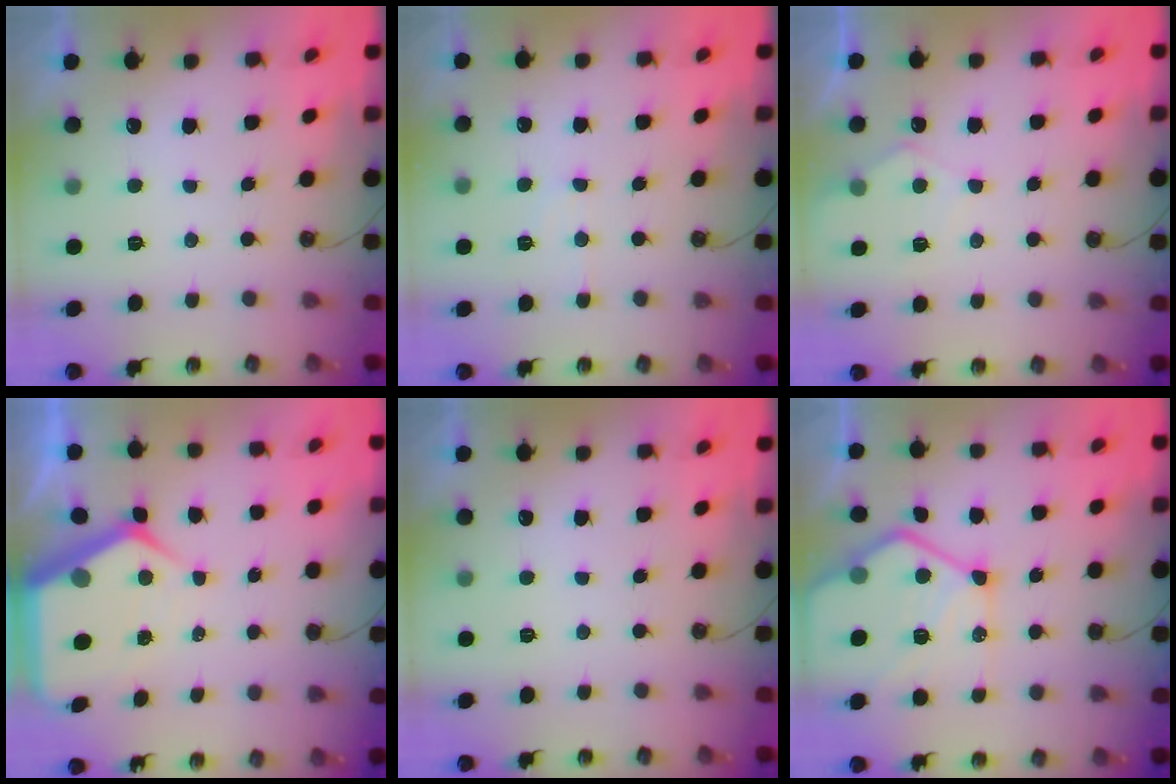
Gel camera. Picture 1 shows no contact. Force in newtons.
{"total": 5.5, "press": 5.5, "slide": 0.7}
{"total": 5.6, "press": 5.6, "slide": 0.7}
{"total": 8.8, "press": 8.8, "slide": 0.8}
{"total": 0.0}
{"total": 18.1, "press": 18.0, "slide": 2.1}